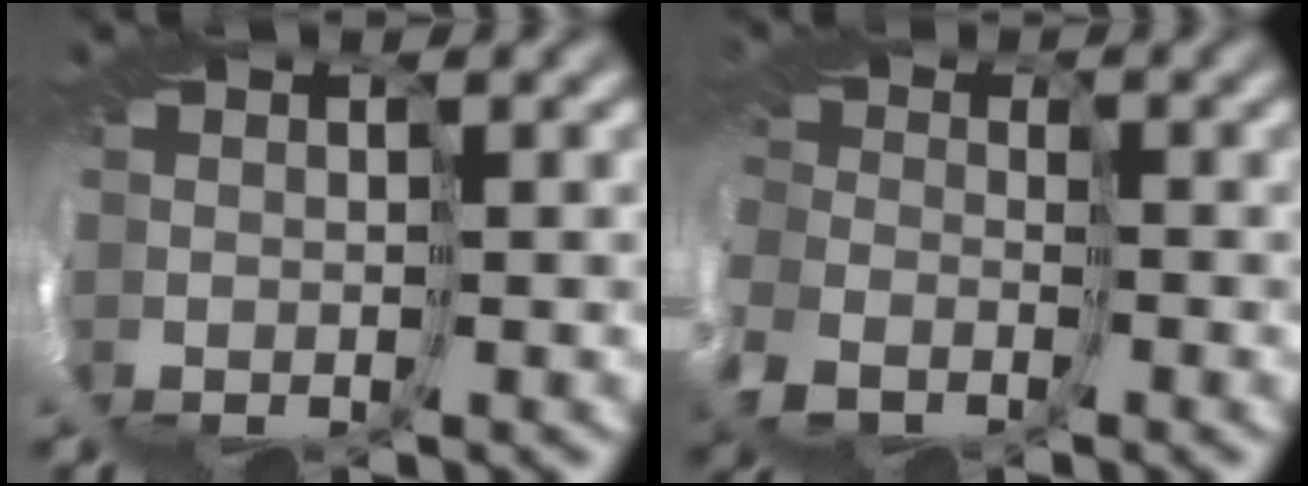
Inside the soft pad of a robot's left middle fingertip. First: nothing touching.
{"total": 7.7, "force": [-4.8, 5.3, 2.7], "torque": [-0.089, -0.033, -0.074]}